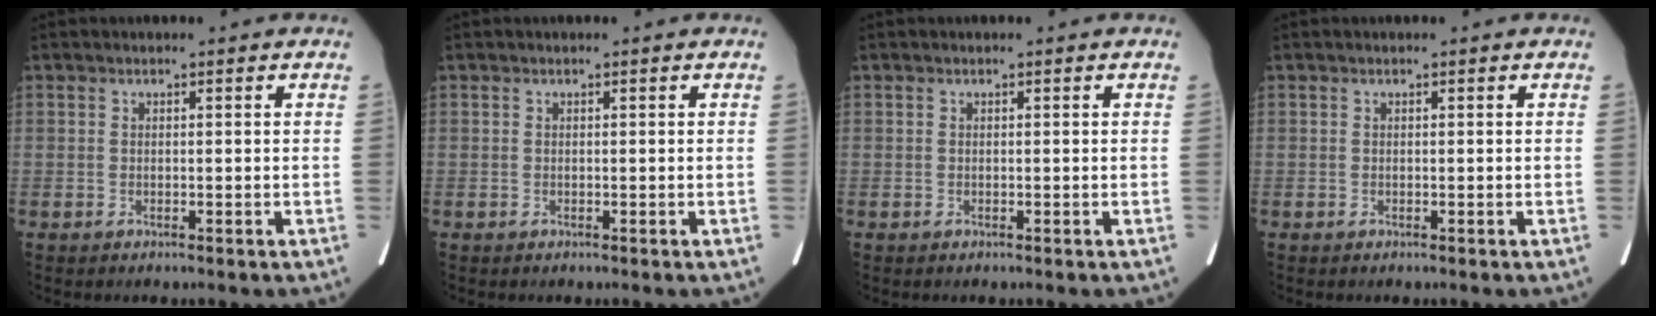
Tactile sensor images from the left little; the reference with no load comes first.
{"total": 0.0}
{"total": 0.0}
{"total": 0.0}